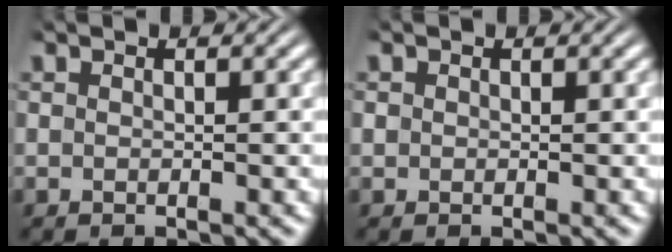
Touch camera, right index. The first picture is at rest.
{"total": 0.5, "force": [0.0, 0.5, 0.1], "torque": [-0.007, -0.008, 0.006]}